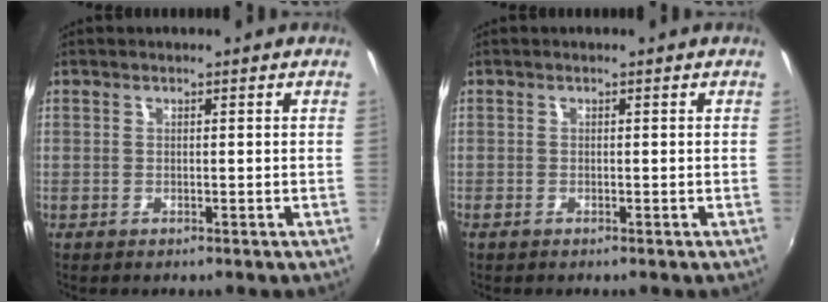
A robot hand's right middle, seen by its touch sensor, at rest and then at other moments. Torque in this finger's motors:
{"motor_torque": [0.39, -0.31, 0.08, 0.04]}